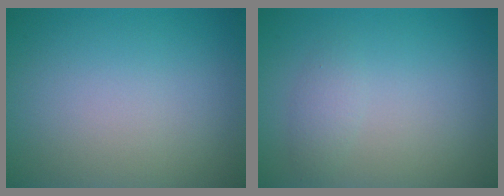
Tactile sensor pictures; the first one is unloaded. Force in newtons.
{"total": 1.2, "press": 1.2, "slide": 0.0}